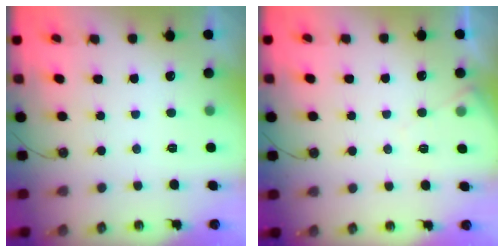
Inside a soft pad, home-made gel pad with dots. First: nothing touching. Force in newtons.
{"total": 5.6, "press": 5.6, "slide": 0.7}